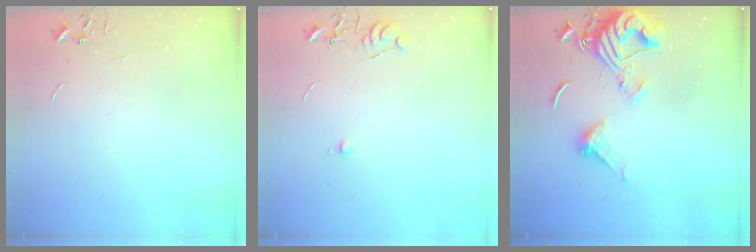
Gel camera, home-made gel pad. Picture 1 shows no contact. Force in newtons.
{"total": 6.5, "press": 6.5, "slide": 0.7}
{"total": 15.3, "press": 15.3, "slide": 1.6}